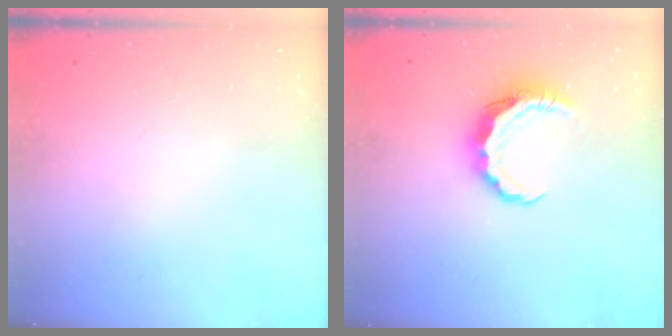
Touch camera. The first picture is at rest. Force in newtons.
{"total": 8.6, "press": 8.5, "slide": 1.4}